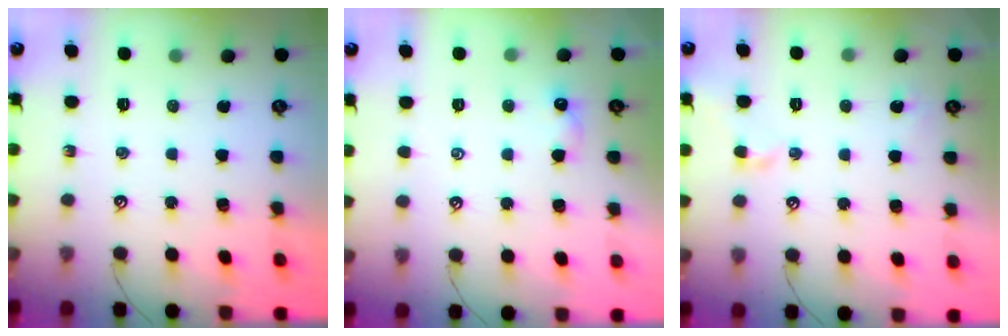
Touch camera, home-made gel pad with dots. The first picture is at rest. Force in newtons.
{"total": 1.6, "press": 1.5, "slide": 0.4}
{"total": 1.3, "press": 1.2, "slide": 0.4}